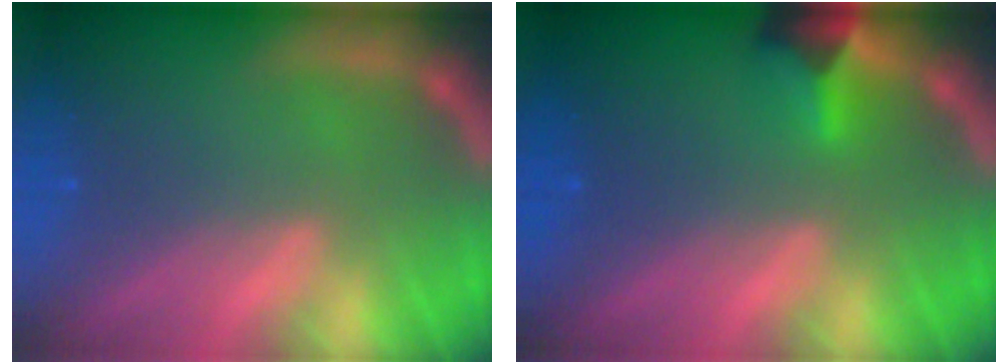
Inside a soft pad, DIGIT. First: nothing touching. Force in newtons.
{"total": 2.9}